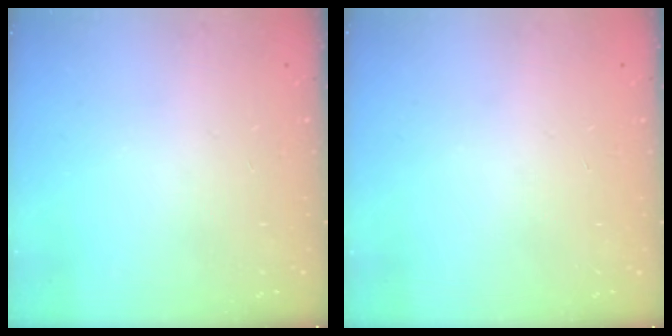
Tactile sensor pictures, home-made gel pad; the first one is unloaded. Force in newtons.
{"total": 0.0}